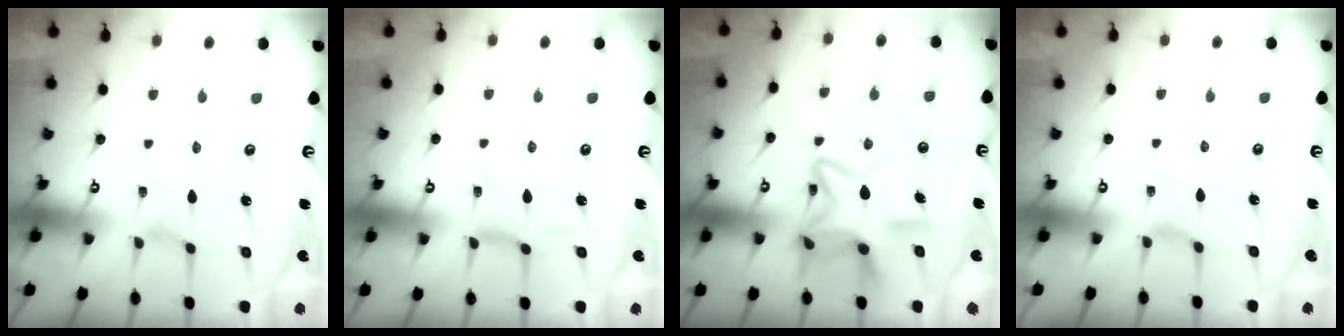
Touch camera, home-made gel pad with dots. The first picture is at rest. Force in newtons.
{"total": 1.1, "press": 1.0, "slide": 0.5}
{"total": 13.1, "press": 13.1, "slide": 1.1}
{"total": 0.8, "press": 0.8, "slide": 0.2}